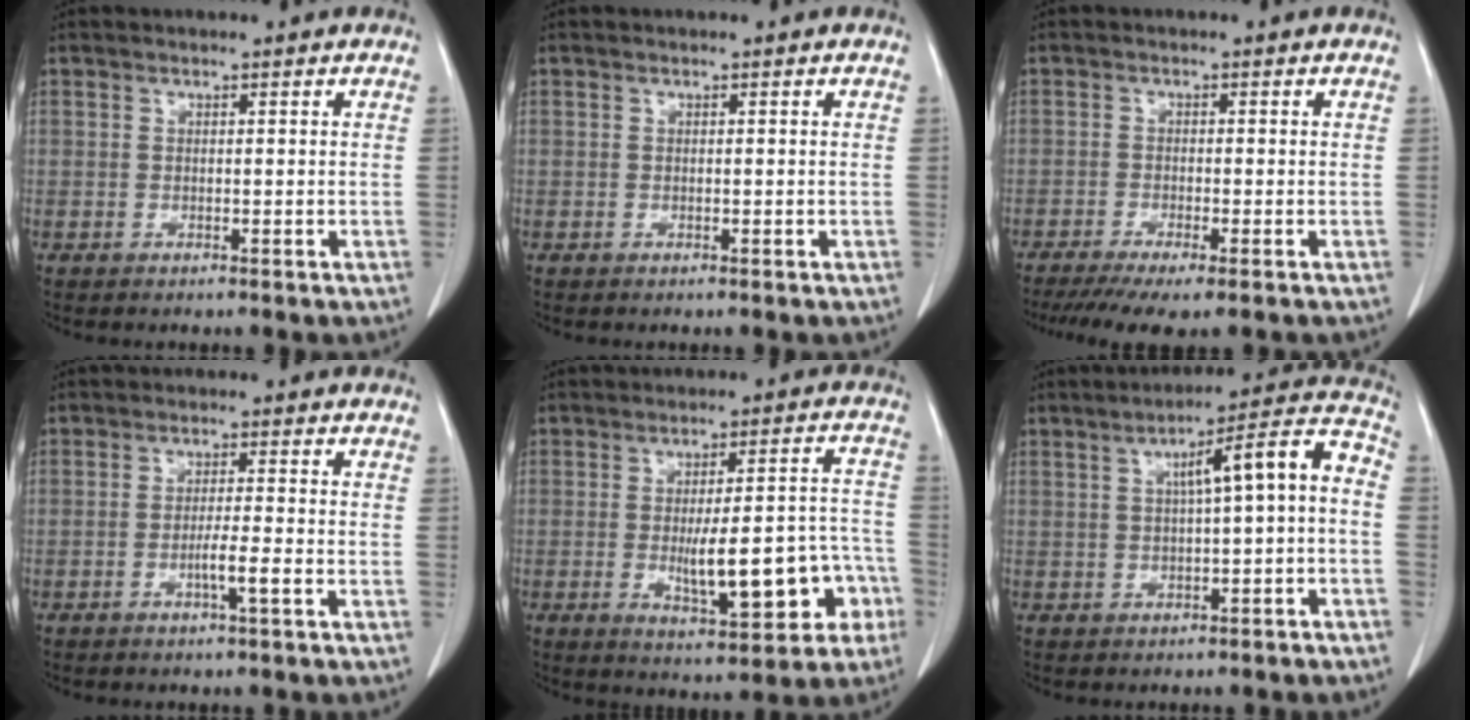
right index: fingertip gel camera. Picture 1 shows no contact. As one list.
[{"total": 0.0}, {"total": 7.7, "force": [-5.8, 0.8, 5.0], "torque": [-0.075, -0.016, -0.092]}, {"total": 3.4, "force": [-1.4, -0.4, 3.1], "torque": [-0.054, -0.003, -0.027]}, {"total": 13.4, "force": [-3.9, 3.7, 12.3], "torque": [-0.167, 0.025, -0.042]}, {"total": 9.3, "force": [0.2, 0.9, 9.2], "torque": [-0.128, 0.034, 0.000]}]